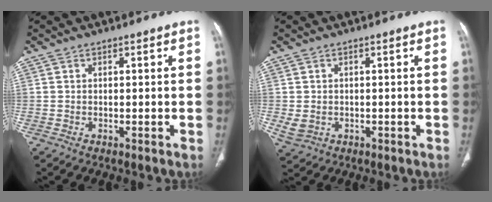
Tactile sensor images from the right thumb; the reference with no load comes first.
{"total": 3.1, "force": [-0.3, 2.6, 1.7], "torque": [-0.037, 0.000, 0.007]}